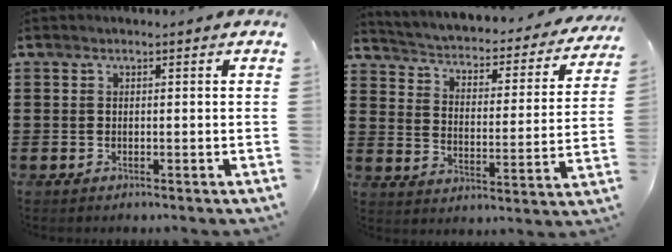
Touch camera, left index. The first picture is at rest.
{"total": 1.7, "force": [1.4, 0.5, 0.8], "torque": [-0.031, -0.027, 0.010]}